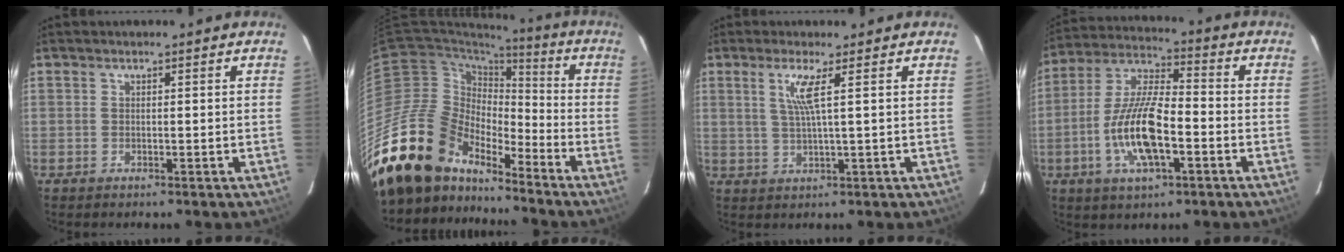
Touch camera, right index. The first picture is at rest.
{"total": 22.5, "force": [-18.6, 10.1, 7.6], "torque": [-0.154, 0.008, -0.325]}
{"total": 4.2, "force": [1.6, -0.8, 3.8], "torque": [-0.070, -0.004, 0.034]}
{"total": 14.3, "force": [-4.5, 4.7, 12.8], "torque": [-0.266, -0.003, -0.085]}